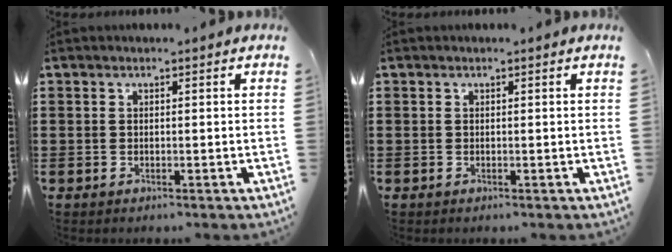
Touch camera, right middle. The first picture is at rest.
{"total": 0.0}